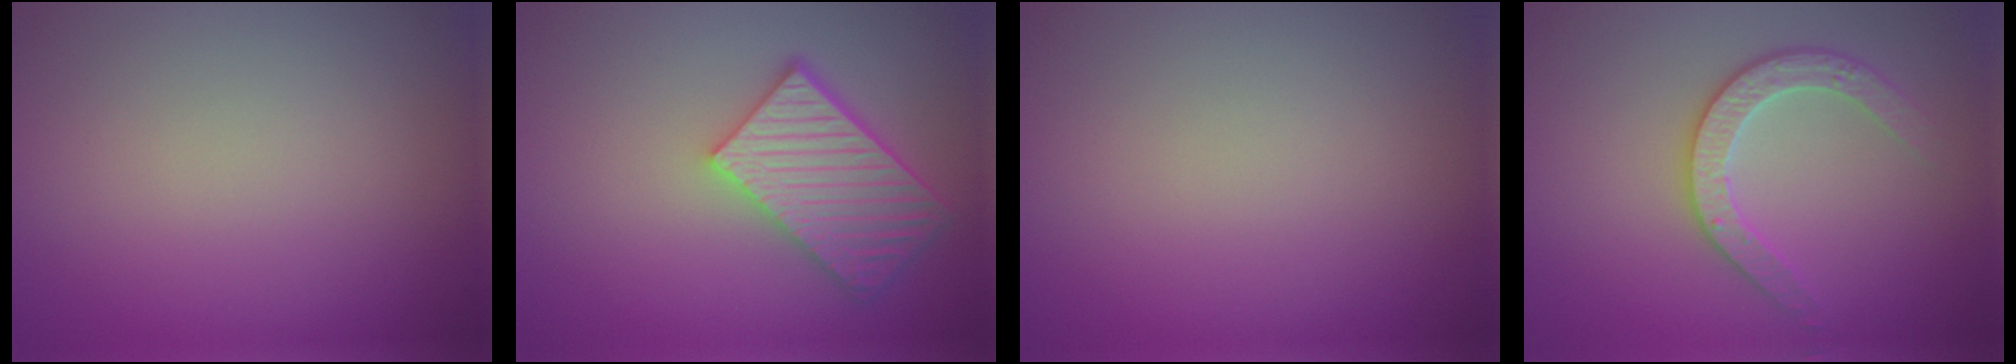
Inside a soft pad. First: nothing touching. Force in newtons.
{"total": 5.5, "press": 4.6, "slide": 3.0}
{"total": 0.0}
{"total": 2.9, "press": 2.9, "slide": 0.7}